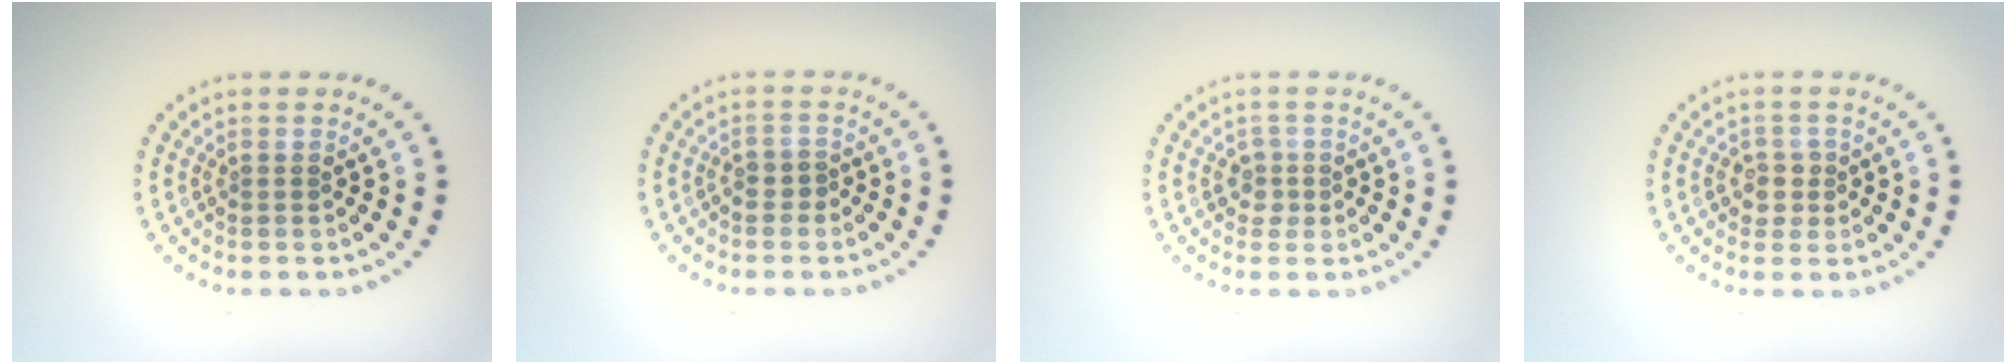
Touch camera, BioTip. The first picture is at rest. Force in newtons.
{"total": 1.2, "press": 1.0, "slide": 0.7}
{"total": 1.5, "press": 1.2, "slide": 0.9}
{"total": 1.9, "press": 1.7, "slide": 0.7}